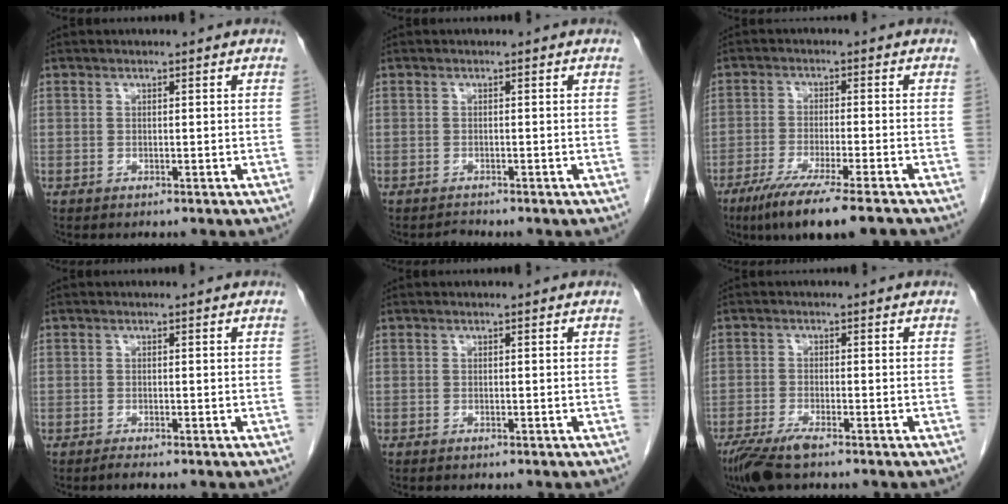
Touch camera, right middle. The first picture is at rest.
{"total": 0.7, "force": [-0.7, -0.2, -0.2], "torque": [0.001, -0.007, -0.010]}
{"total": 10.8, "force": [-8.0, -0.5, 7.3], "torque": [-0.117, -0.032, -0.130]}
{"total": 0.8, "force": [-0.6, -0.3, 0.4], "torque": [-0.014, -0.004, -0.012]}
{"total": 0.0}
{"total": 5.6, "force": [-4.0, 0.8, 3.8], "torque": [-0.074, -0.014, -0.072]}